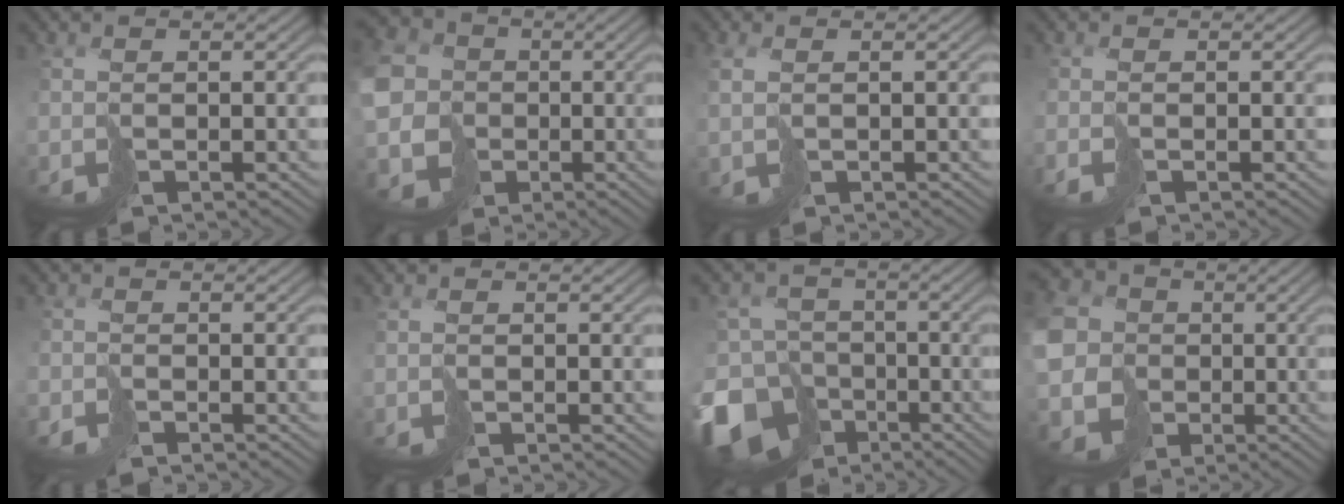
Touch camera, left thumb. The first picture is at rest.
{"total": 11.0, "force": [-1.1, 9.8, 4.8], "torque": [-0.155, -0.023, -0.020]}
{"total": 1.1, "force": [0.6, 0.3, 0.8], "torque": [-0.022, -0.001, 0.014]}
{"total": 0.9, "force": [-0.7, 0.3, 0.5], "torque": [-0.015, -0.003, -0.017]}
{"total": 1.3, "force": [-1.3, 0.4, 0.2], "torque": [-0.008, -0.005, -0.030]}
{"total": 0.0}
{"total": 14.5, "force": [-8.3, 10.9, 4.7], "torque": [-0.125, -0.060, -0.134]}
{"total": 12.4, "force": [-0.8, 11.1, 5.6], "torque": [-0.174, -0.029, -0.017]}